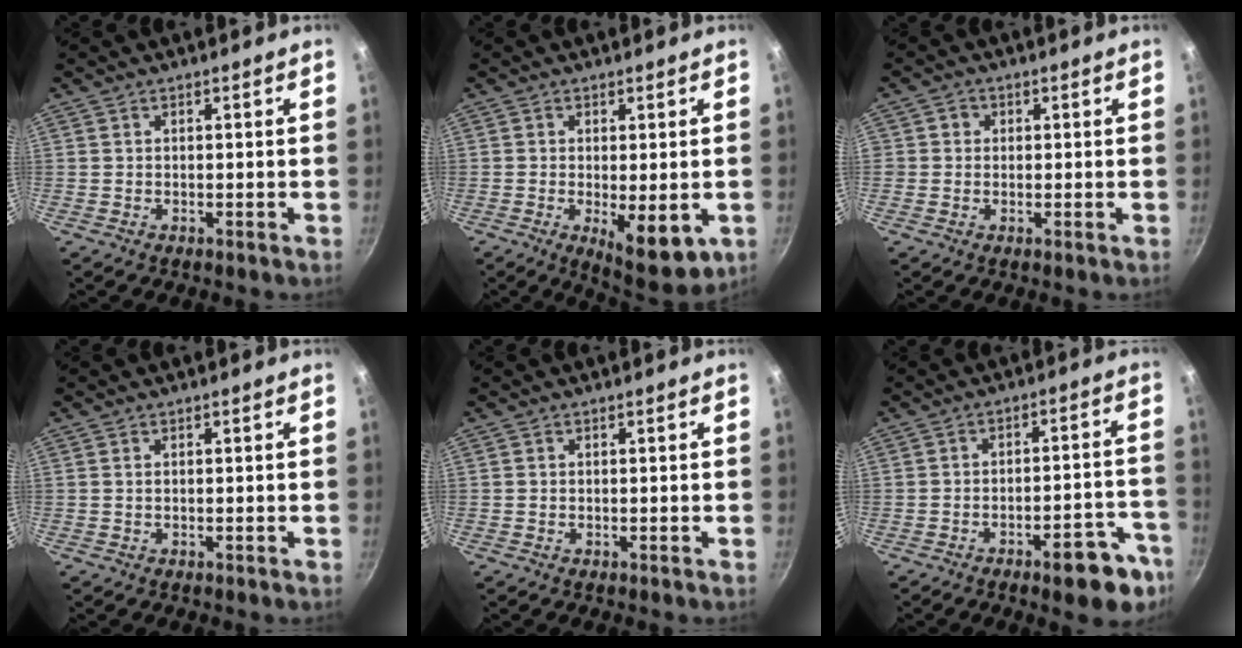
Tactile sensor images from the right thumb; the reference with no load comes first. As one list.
[{"total": 9.8, "force": [-2.6, 3.7, 8.7], "torque": [-0.120, -0.021, -0.030]}, {"total": 2.4, "force": [0.3, 2.3, 0.6], "torque": [0.007, 0.004, 0.002]}, {"total": 0.0}, {"total": 0.0}, {"total": 11.0, "force": [-6.5, 3.3, 8.2], "torque": [-0.089, 0.051, -0.084]}]